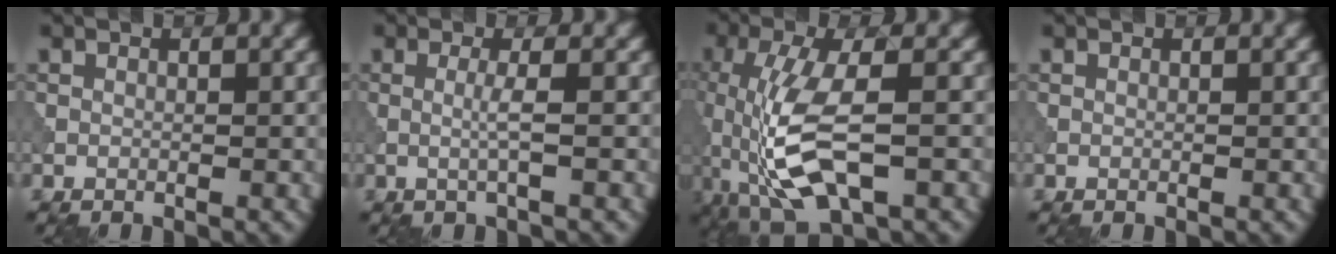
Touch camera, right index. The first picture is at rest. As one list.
[{"total": 1.7, "force": [0.0, 0.1, 1.7], "torque": [-0.034, 0.000, -0.004]}, {"total": 8.4, "force": [-2.2, 3.2, 7.4], "torque": [-0.166, 0.001, -0.046]}, {"total": 0.0}]